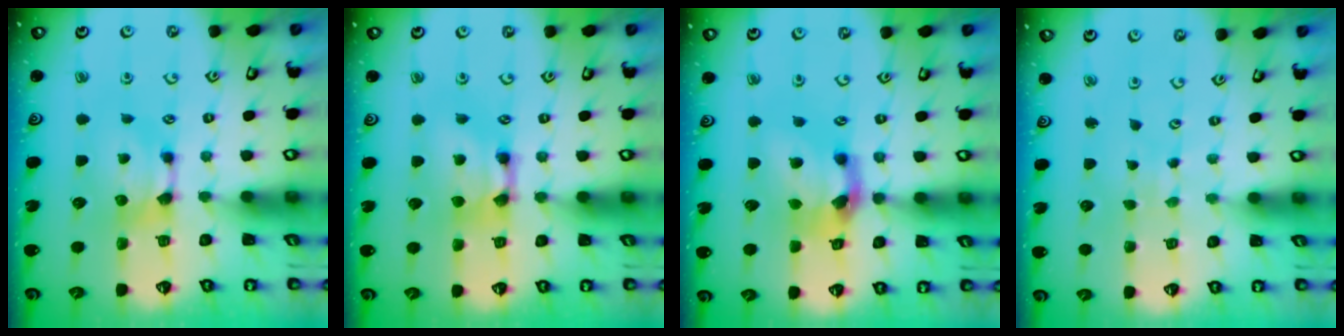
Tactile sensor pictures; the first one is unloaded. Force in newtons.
{"total": 3.1, "press": 3.1, "slide": 0.3}
{"total": 5.3, "press": 4.8, "slide": 2.1}
{"total": 5.3, "press": 5.2, "slide": 0.2}